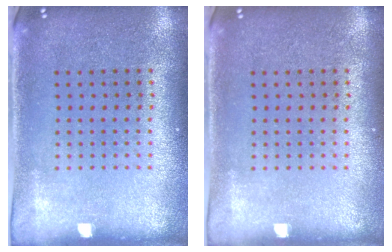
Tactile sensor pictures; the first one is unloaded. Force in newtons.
{"total": 0.0}